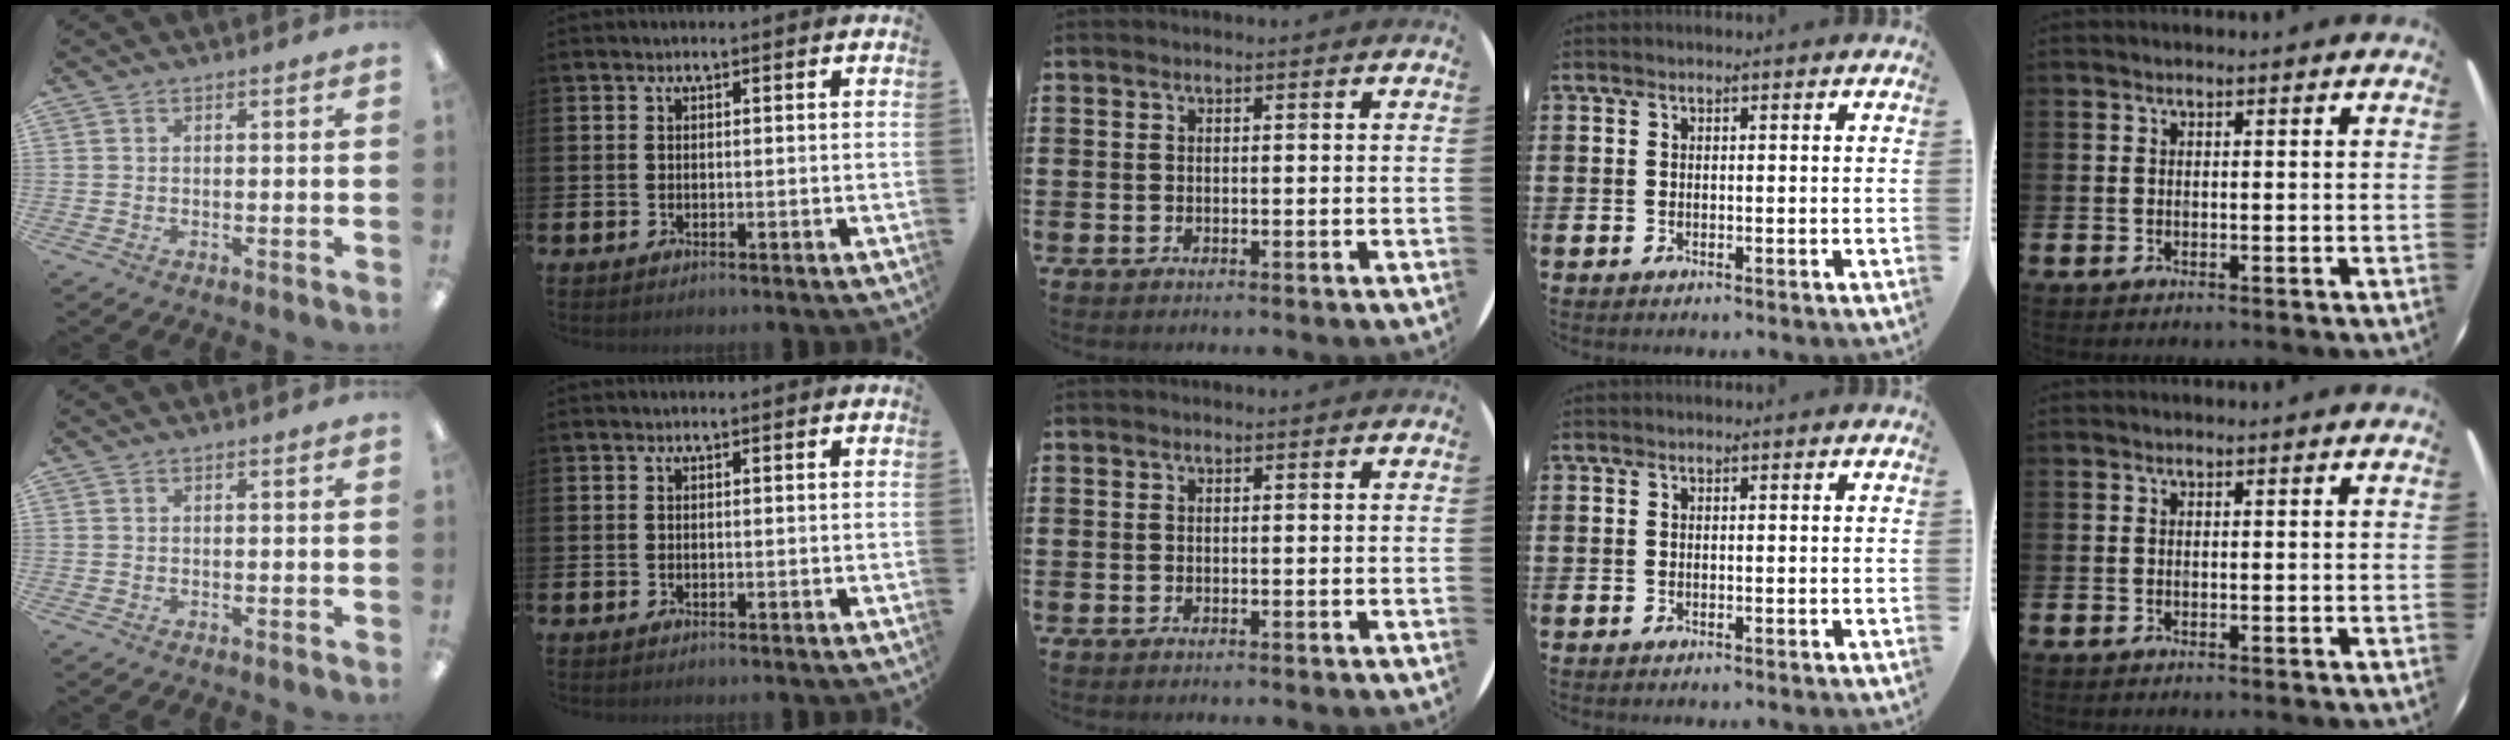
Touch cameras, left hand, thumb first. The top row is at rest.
{}